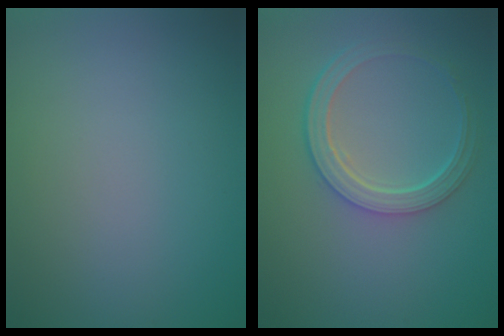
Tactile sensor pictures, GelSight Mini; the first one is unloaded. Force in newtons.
{"total": 4.4, "press": 3.4, "slide": 2.8}